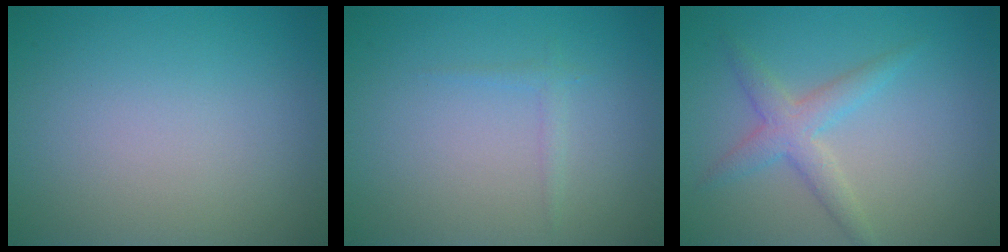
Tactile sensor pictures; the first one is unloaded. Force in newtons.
{"total": 0.8, "press": 0.8, "slide": 0.1}
{"total": 2.8, "press": 2.8, "slide": 0.0}